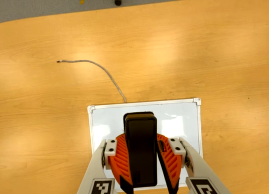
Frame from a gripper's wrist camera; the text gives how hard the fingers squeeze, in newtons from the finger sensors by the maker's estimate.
{"total": 9.7, "left": 9.8, "right": 9.6}